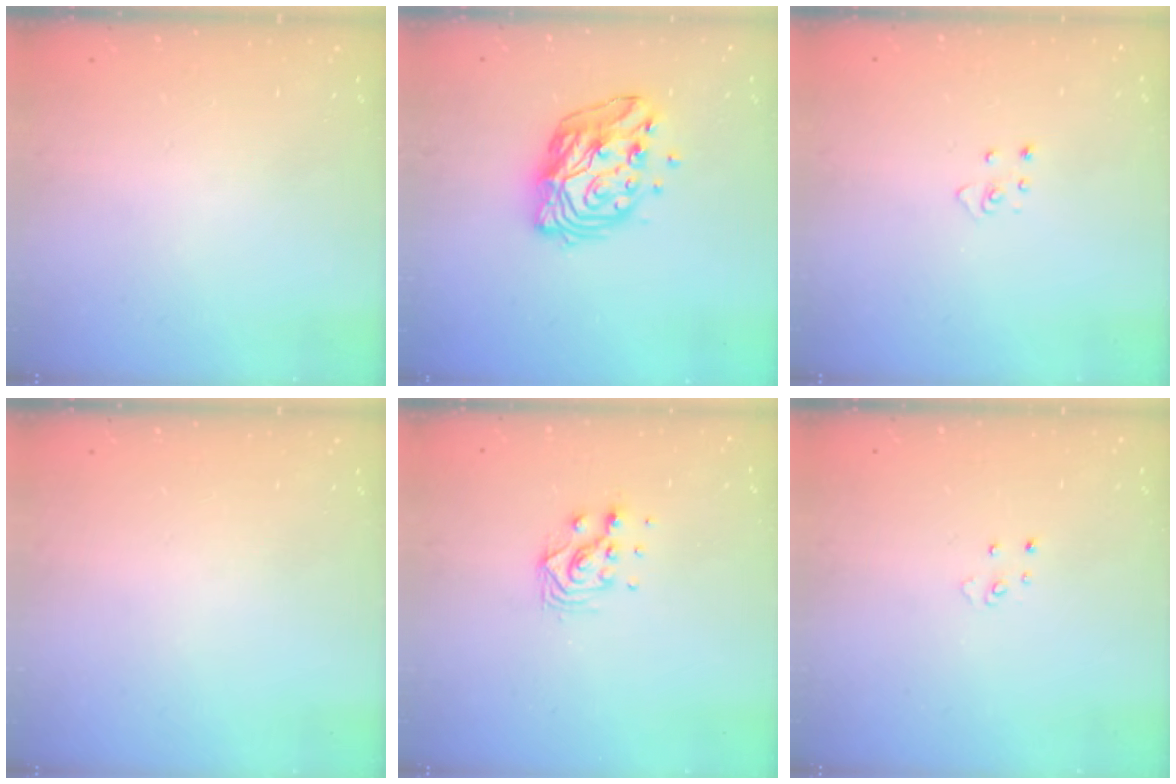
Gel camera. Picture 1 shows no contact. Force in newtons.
{"total": 14.1, "press": 14.0, "slide": 1.3}
{"total": 3.2, "press": 3.2, "slide": 0.2}
{"total": 0.0}
{"total": 7.6, "press": 7.5, "slide": 0.5}
{"total": 3.2, "press": 3.2, "slide": 0.3}